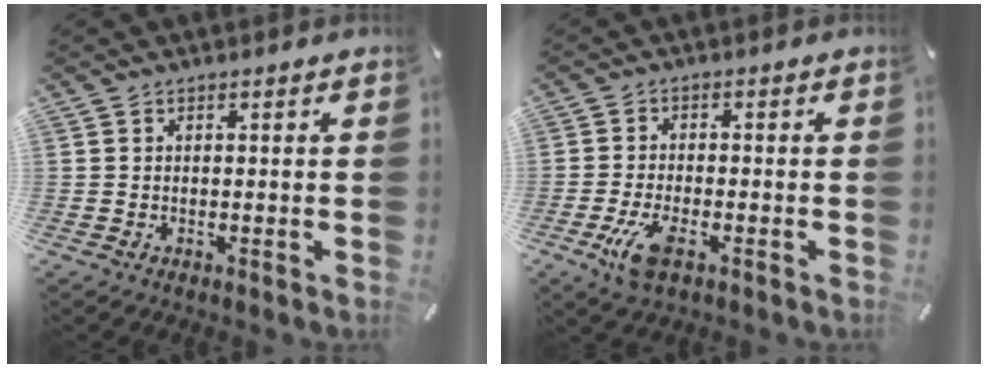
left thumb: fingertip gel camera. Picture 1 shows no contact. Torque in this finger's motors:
{"motor_torque": [-0.01, 0.19, 0.02, 0.01, 0.06]}